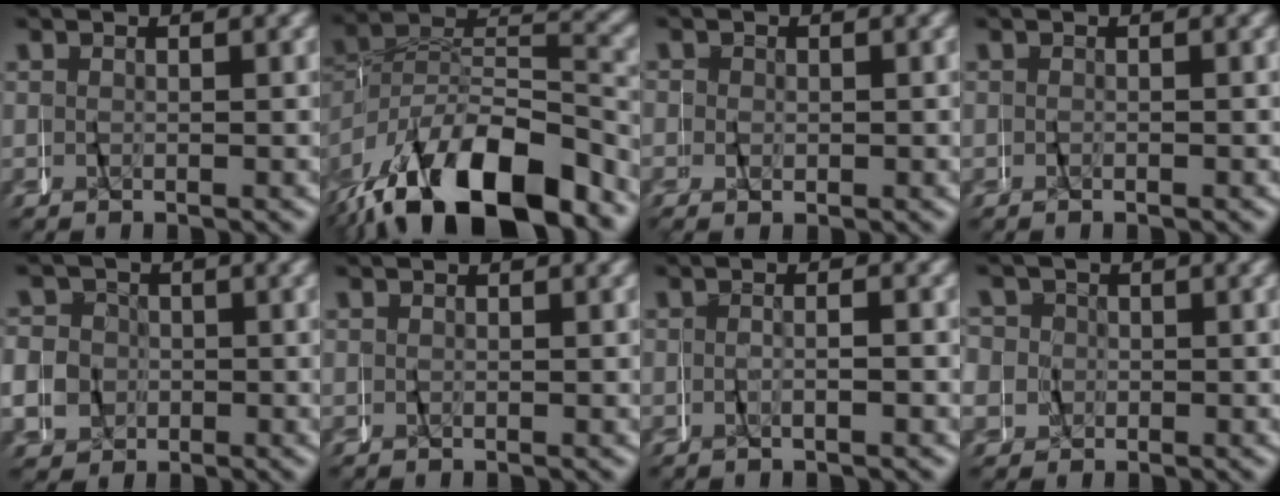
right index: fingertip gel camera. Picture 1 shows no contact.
{"total": 11.3, "force": [-6.3, 5.5, 7.6], "torque": [-0.138, -0.013, -0.095]}
{"total": 1.1, "force": [0.1, 0.8, 0.7], "torque": [-0.007, 0.001, 0.000]}
{"total": 0.7, "force": [-0.2, 0.6, 0.4], "torque": [-0.009, -0.003, -0.005]}
{"total": 6.7, "force": [0.4, 6.4, 1.9], "torque": [-0.043, 0.001, 0.000]}
{"total": 0.0}
{"total": 1.1, "force": [-1.0, -0.2, 0.5], "torque": [-0.010, 0.007, -0.021]}
{"total": 6.4, "force": [0.6, 6.1, 1.8], "torque": [-0.041, 0.001, 0.001]}